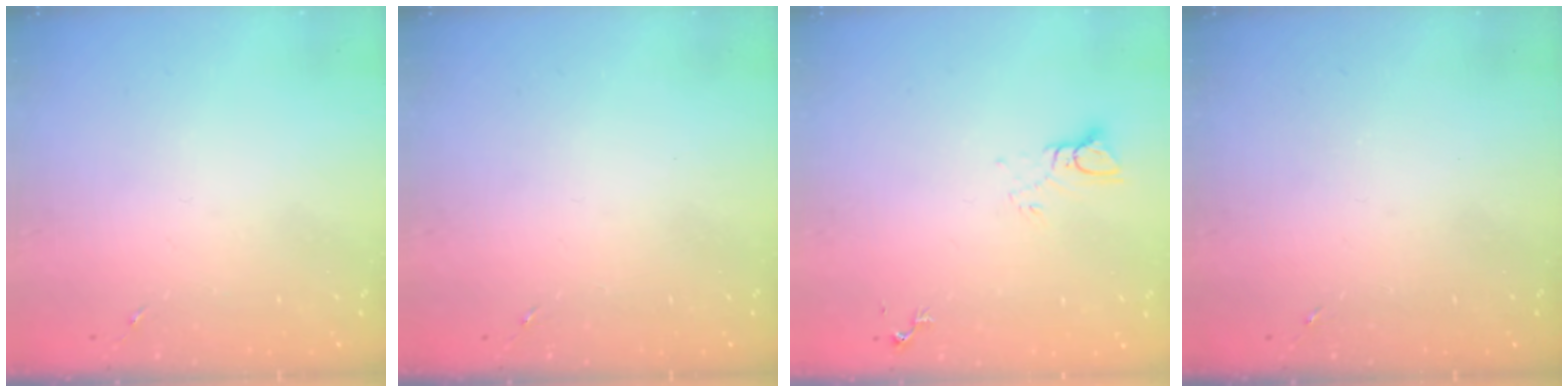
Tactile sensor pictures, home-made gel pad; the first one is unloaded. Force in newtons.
{"total": 0.0}
{"total": 4.4, "press": 4.4, "slide": 0.3}
{"total": 0.0}